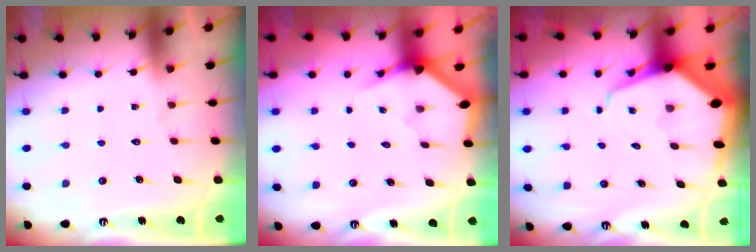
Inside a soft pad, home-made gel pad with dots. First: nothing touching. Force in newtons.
{"total": 3.3, "press": 3.3, "slide": 0.2}
{"total": 7.9, "press": 7.9, "slide": 1.0}